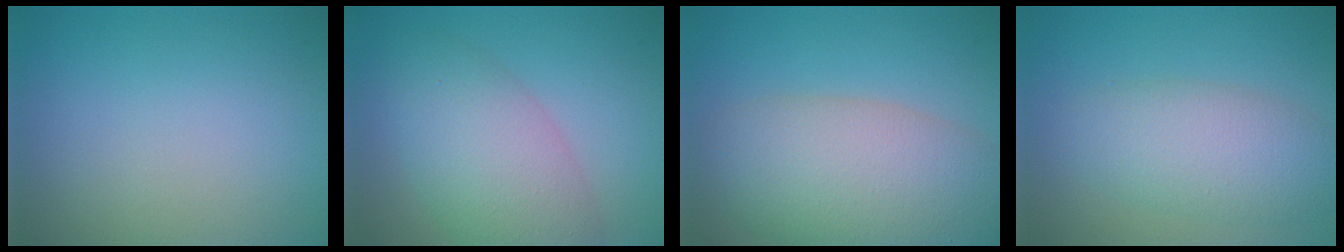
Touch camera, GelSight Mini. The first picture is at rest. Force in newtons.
{"total": 6.4, "press": 6.4, "slide": 0.2}
{"total": 9.0, "press": 9.0, "slide": 0.6}
{"total": 5.0, "press": 5.0, "slide": 0.1}